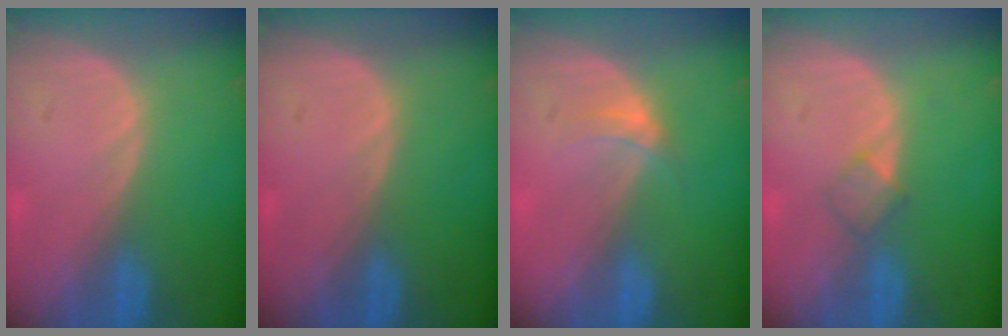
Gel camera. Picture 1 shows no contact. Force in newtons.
{"total": 0.0}
{"total": 2.3, "press": 1.9, "slide": 1.3}
{"total": 2.0, "press": 2.0, "slide": 0.2}